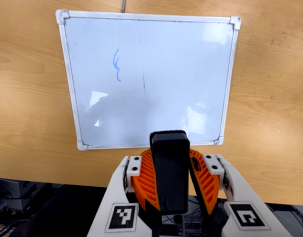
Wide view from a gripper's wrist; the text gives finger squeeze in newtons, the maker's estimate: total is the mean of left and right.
{"total": 9.4, "left": 9.8, "right": 9.0}